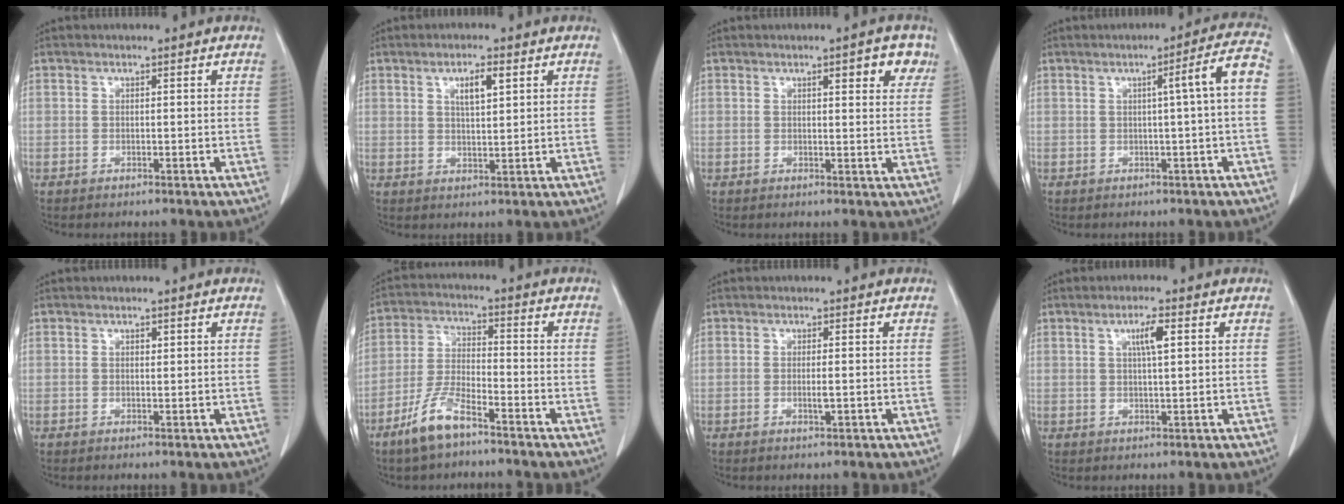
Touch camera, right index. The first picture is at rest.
{"total": 4.1, "force": [1.8, 0.9, 3.5], "torque": [-0.063, 0.000, 0.033]}
{"total": 4.6, "force": [2.5, 1.2, 3.6], "torque": [-0.042, 0.002, 0.029]}
{"total": 5.6, "force": [0.1, -0.8, 5.5], "torque": [-0.075, 0.010, 0.004]}
{"total": 0.6, "force": [0.3, 0.3, 0.4], "torque": [-0.009, -0.002, 0.006]}
{"total": 7.9, "force": [-5.5, 1.9, 5.4], "torque": [-0.123, -0.010, -0.108]}
{"total": 1.3, "force": [-0.1, 0.1, 1.3], "torque": [-0.022, -0.002, 0.001]}
{"total": 3.5, "force": [1.3, 0.3, 3.3], "torque": [-0.057, 0.001, 0.021]}